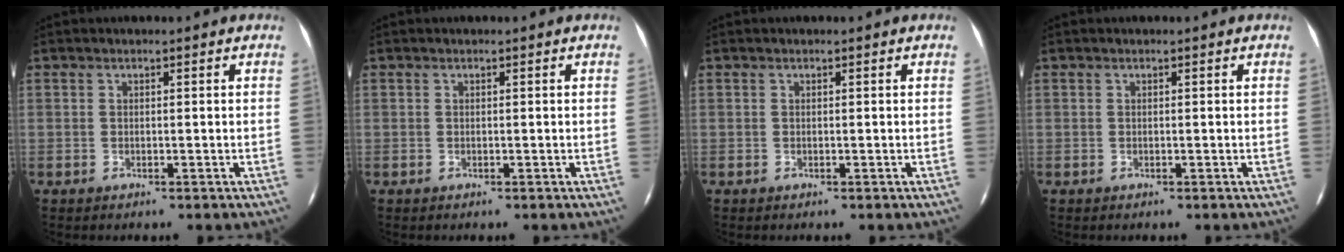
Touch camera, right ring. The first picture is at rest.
{"total": 0.0}
{"total": 0.0}
{"total": 0.0}